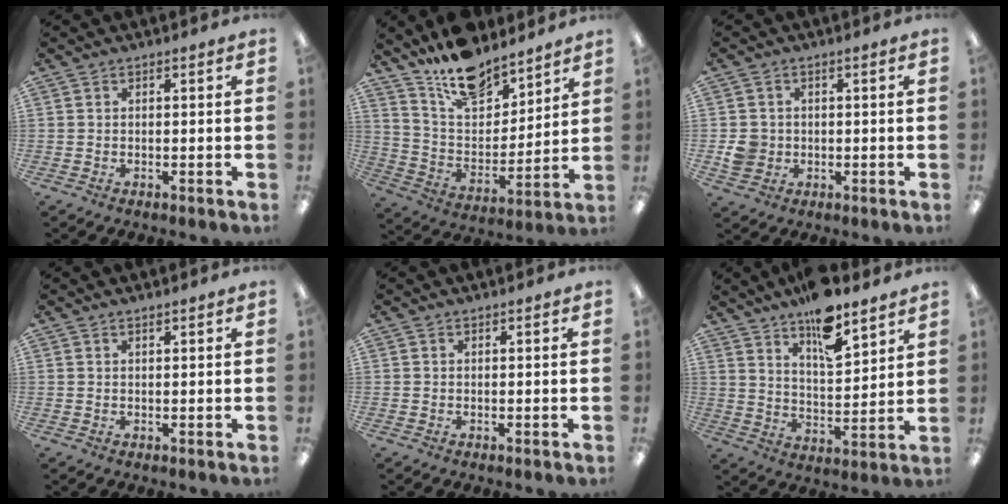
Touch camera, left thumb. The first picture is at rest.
{"total": 15.6, "force": [12.7, 6.9, 5.8], "torque": [-0.104, -0.088, 0.232]}
{"total": 4.5, "force": [-0.2, 4.2, 1.4], "torque": [-0.020, 0.002, -0.006]}
{"total": 0.6, "force": [0.6, 0.0, 0.2], "torque": [-0.004, 0.001, 0.011]}
{"total": 0.0}
{"total": 12.6, "force": [10.0, 4.2, 6.4], "torque": [-0.099, -0.066, 0.175]}